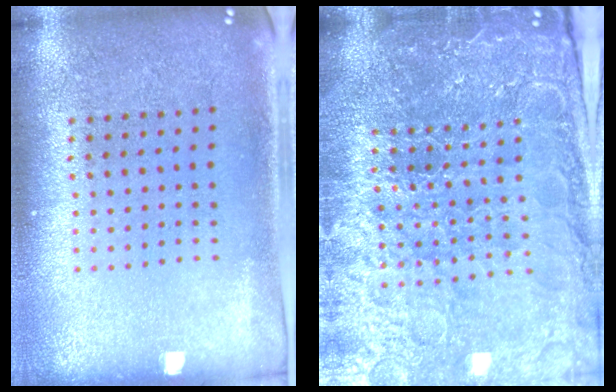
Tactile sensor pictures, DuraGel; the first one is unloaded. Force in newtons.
{"total": 5.5, "press": 5.0, "slide": 2.3}